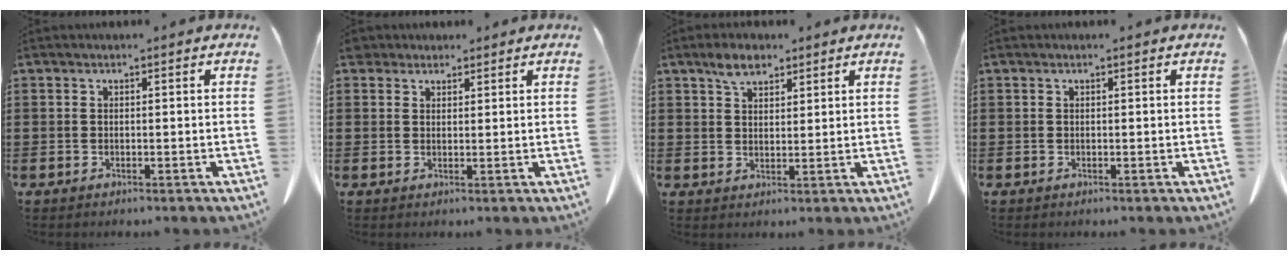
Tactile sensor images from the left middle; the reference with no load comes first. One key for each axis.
{"total": 2.7, "fx": 2.2, "fy": 1.3, "fz": 0.7, "tx": -0.013, "ty": 0.004, "tz": 0.043}
{"total": 4.2, "fx": 3.1, "fy": 2.1, "fz": 2.0, "tx": -0.040, "ty": 0.004, "tz": 0.056}
{"total": 0.0}